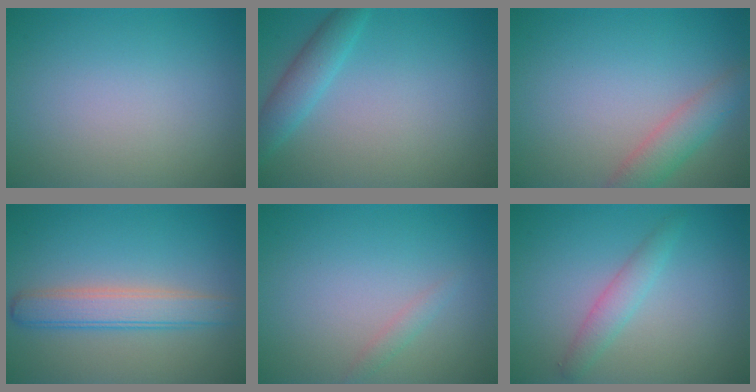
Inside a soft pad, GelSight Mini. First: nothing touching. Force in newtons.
{"total": 2.6, "press": 2.6, "slide": 0.1}
{"total": 3.0, "press": 3.0, "slide": 0.2}
{"total": 3.7, "press": 3.7, "slide": 0.1}
{"total": 0.9, "press": 0.9, "slide": 0.0}
{"total": 2.0, "press": 2.0, "slide": 0.1}